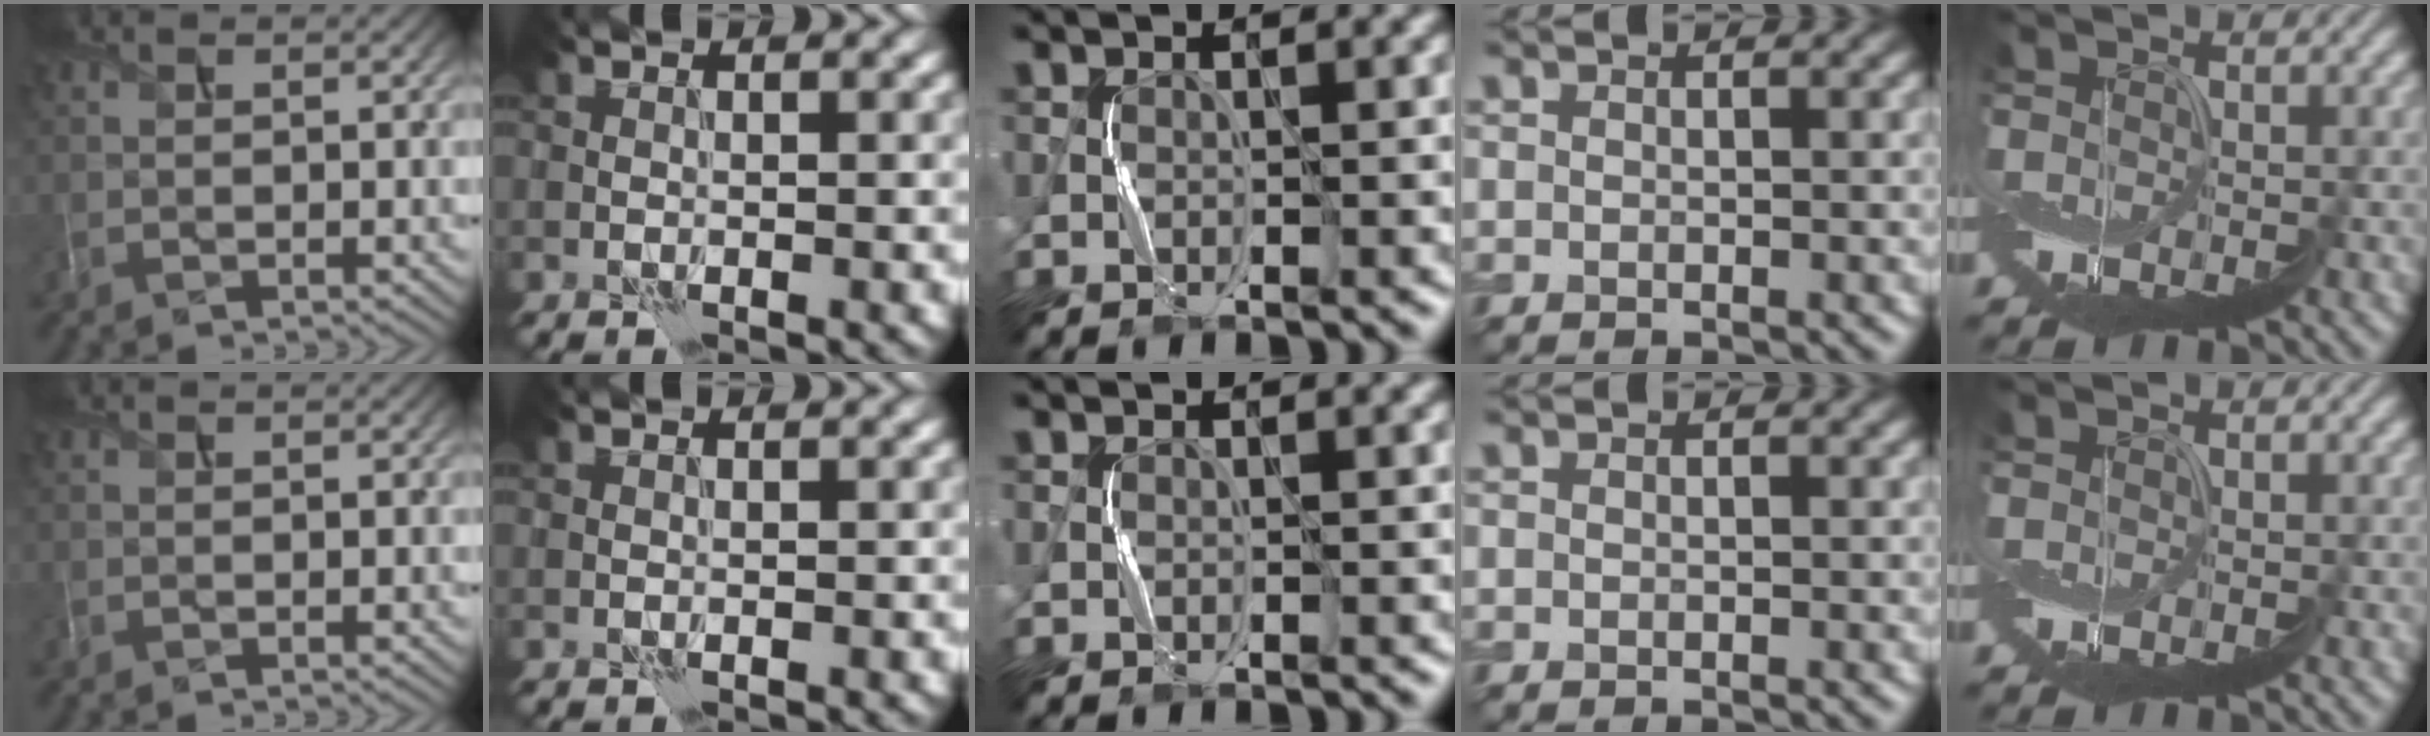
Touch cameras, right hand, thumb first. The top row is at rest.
{}